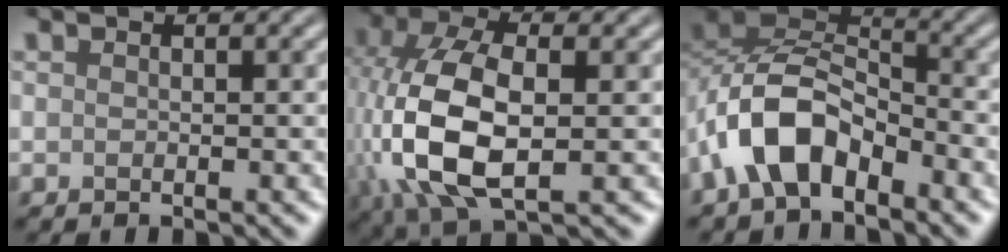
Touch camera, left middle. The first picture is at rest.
{"total": 10.2, "force": [-0.8, 5.4, 8.6], "torque": [-0.200, 0.001, -0.017]}
{"total": 6.6, "force": [-3.4, 3.6, 4.3], "torque": [-0.072, 0.012, -0.072]}